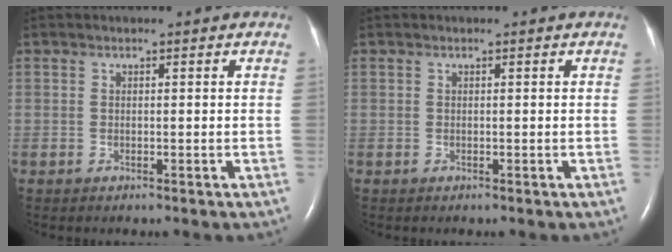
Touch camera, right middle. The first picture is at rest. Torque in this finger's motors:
{"motor_torque": [0.02, 0.03, 0.08, 0.00]}